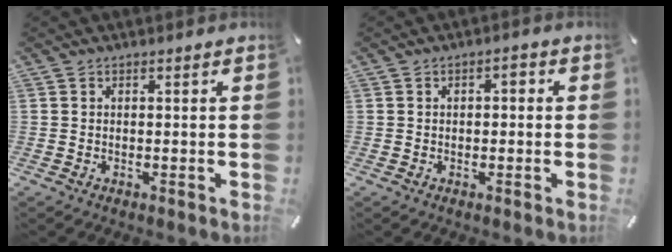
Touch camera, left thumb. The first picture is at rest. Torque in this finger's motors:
{"motor_torque": [-0.19, 0.03, 0.03, 0.03, -0.01]}